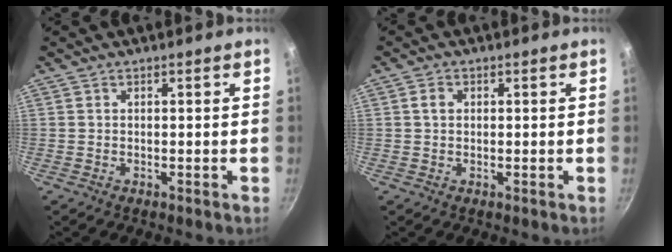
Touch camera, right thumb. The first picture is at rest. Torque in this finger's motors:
{"motor_torque": [-0.35, -0.04, 0.54, -0.14, 0.06]}